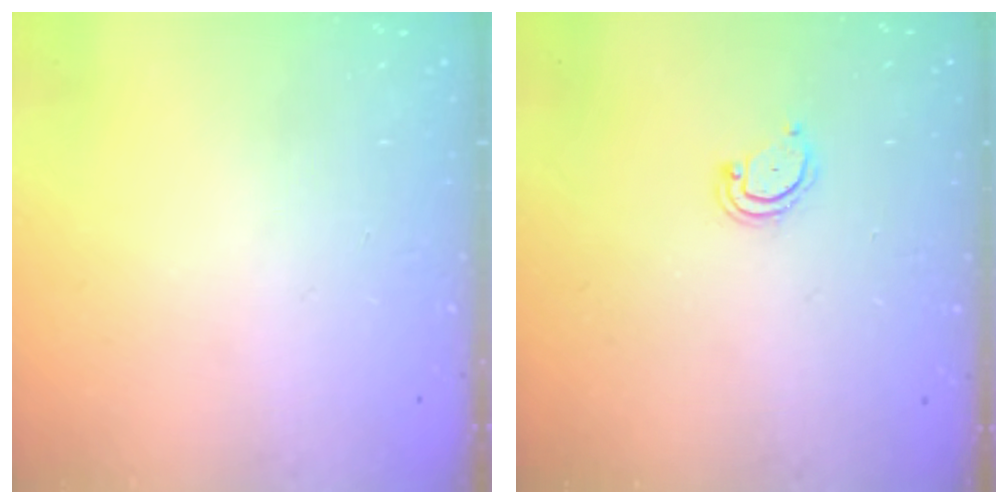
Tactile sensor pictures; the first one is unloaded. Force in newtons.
{"total": 2.5, "press": 2.5, "slide": 0.2}